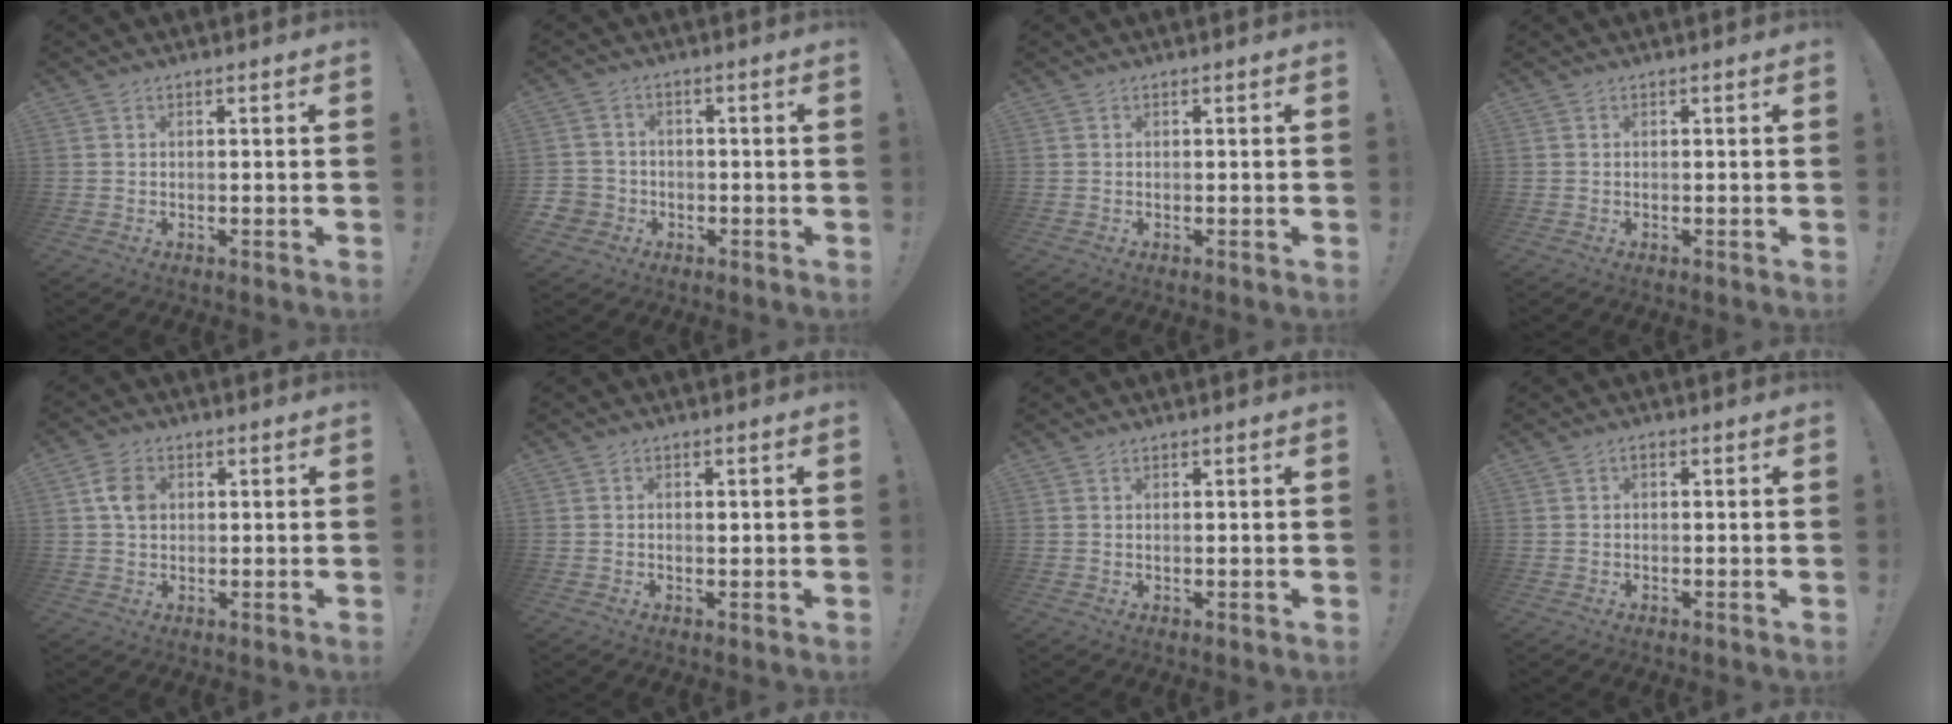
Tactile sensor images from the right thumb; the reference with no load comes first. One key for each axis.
{"total": 4.3, "fx": -1.5, "fy": 3.9, "fz": 1.2, "tx": -0.026, "ty": 0.011, "tz": -0.029}
{"total": 0.0}
{"total": 0.0}
{"total": 6.1, "fx": 1.2, "fy": 4.5, "fz": 3.9, "tx": -0.060, "ty": 0.002, "tz": 0.022}
{"total": 0.6, "fx": 0.2, "fy": 0.6, "fz": 0.0, "tx": 0.002, "ty": 0.001, "tz": 0.002}
{"total": 0.5, "fx": 0.4, "fy": -0.2, "fz": 0.2, "tx": 0.000, "ty": -0.002, "tz": 0.007}
{"total": 0.8, "fx": -0.4, "fy": 0.5, "fz": 0.5, "tx": -0.009, "ty": 0.003, "tz": -0.008}